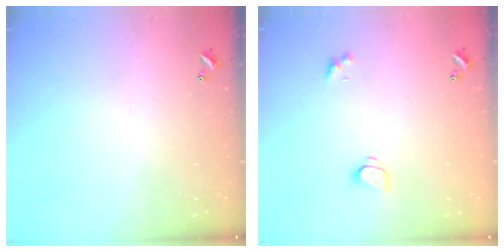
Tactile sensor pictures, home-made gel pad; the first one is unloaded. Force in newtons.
{"total": 1.6, "press": 1.5, "slide": 0.5}